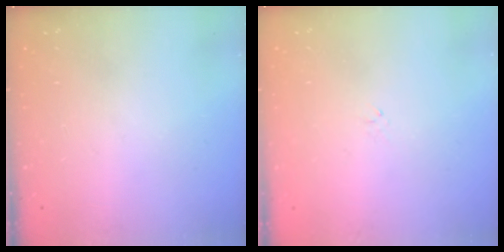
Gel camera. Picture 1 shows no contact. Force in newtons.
{"total": 0.7, "press": 0.5, "slide": 0.4}